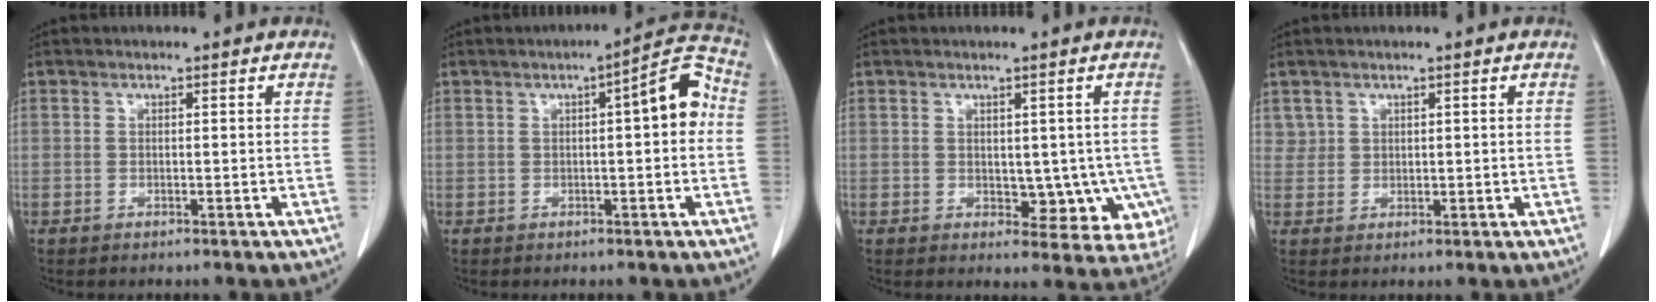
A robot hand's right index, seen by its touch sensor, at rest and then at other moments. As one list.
[{"total": 6.9, "force": [0.8, 1.3, 6.8], "torque": [-0.089, 0.023, 0.004]}, {"total": 7.5, "force": [-1.0, 4.6, 5.8], "torque": [-0.041, 0.002, -0.002]}, {"total": 2.1, "force": [1.2, 1.6, -0.1], "torque": [0.015, 0.005, 0.018]}]